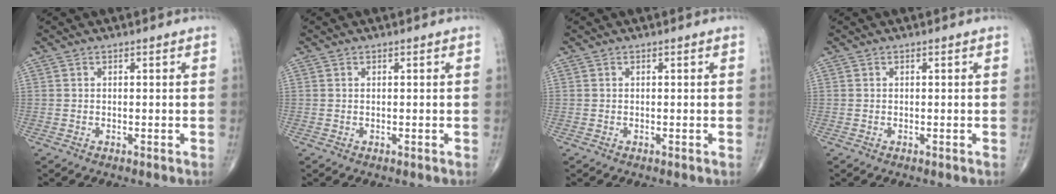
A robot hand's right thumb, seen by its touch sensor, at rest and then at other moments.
{"total": 0.0}
{"total": 0.0}
{"total": 0.0}